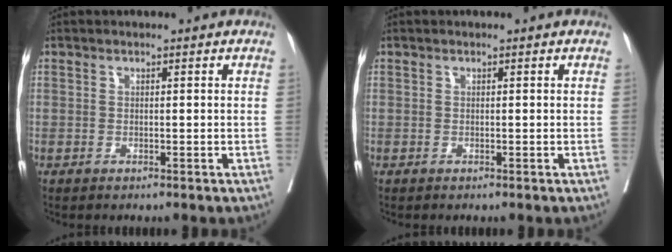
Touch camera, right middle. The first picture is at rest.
{"total": 0.0}